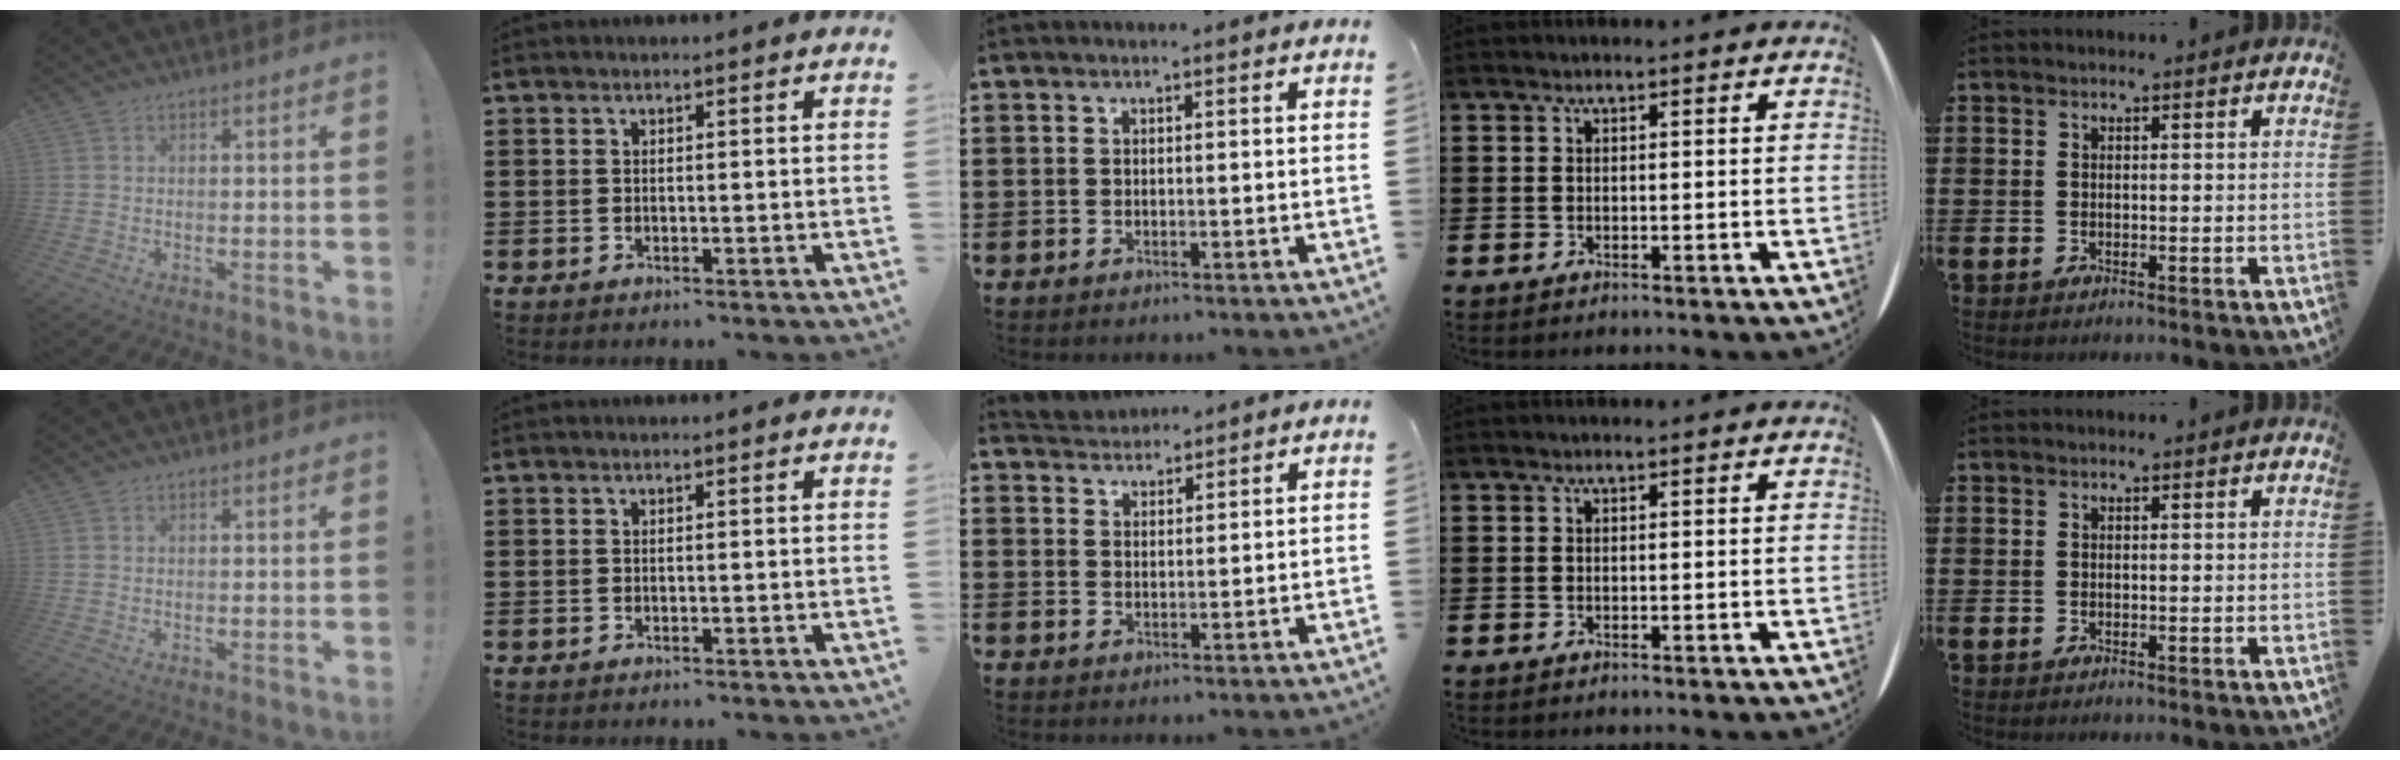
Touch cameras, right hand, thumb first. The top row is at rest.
{"middle": {"total": 2.3, "force": [2.2, 0.4, -0.6], "torque": [0.003, -0.005, 0.043]}}